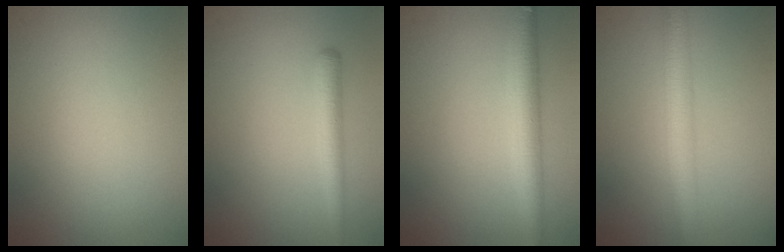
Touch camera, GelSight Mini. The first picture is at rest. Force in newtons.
{"total": 2.2, "press": 2.2, "slide": 0.1}
{"total": 4.3, "press": 4.3, "slide": 0.2}
{"total": 3.9, "press": 3.9, "slide": 0.1}